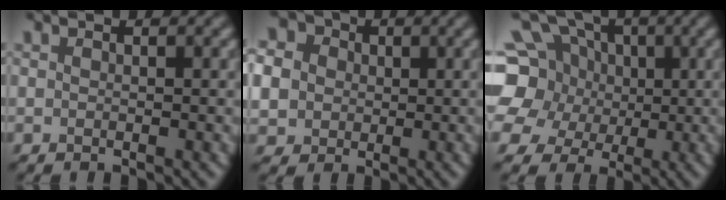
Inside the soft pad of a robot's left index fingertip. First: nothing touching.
{"total": 9.6, "force": [1.7, 8.5, 4.1], "torque": [-0.105, 0.025, 0.016]}
{"total": 12.7, "force": [2.5, 11.0, 6.0], "torque": [-0.155, 0.027, 0.016]}